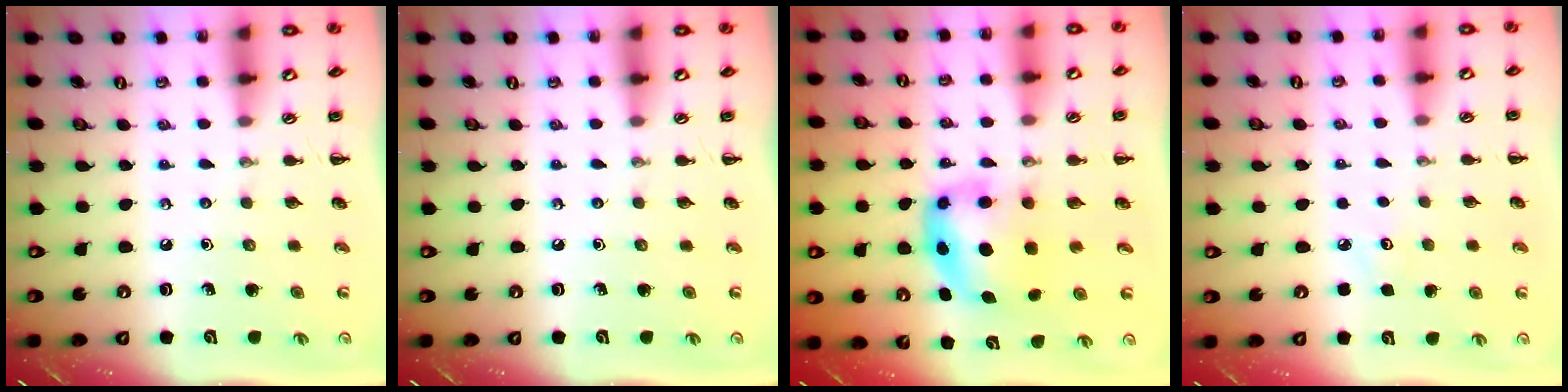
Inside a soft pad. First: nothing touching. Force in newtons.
{"total": 0.0}
{"total": 5.8, "press": 5.7, "slide": 1.0}
{"total": 2.8, "press": 2.7, "slide": 0.8}